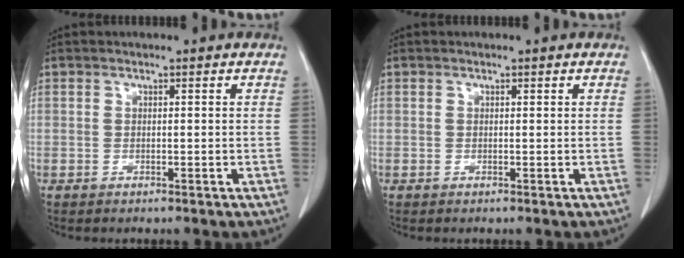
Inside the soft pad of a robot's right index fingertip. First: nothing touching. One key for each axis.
{"total": 0.0}